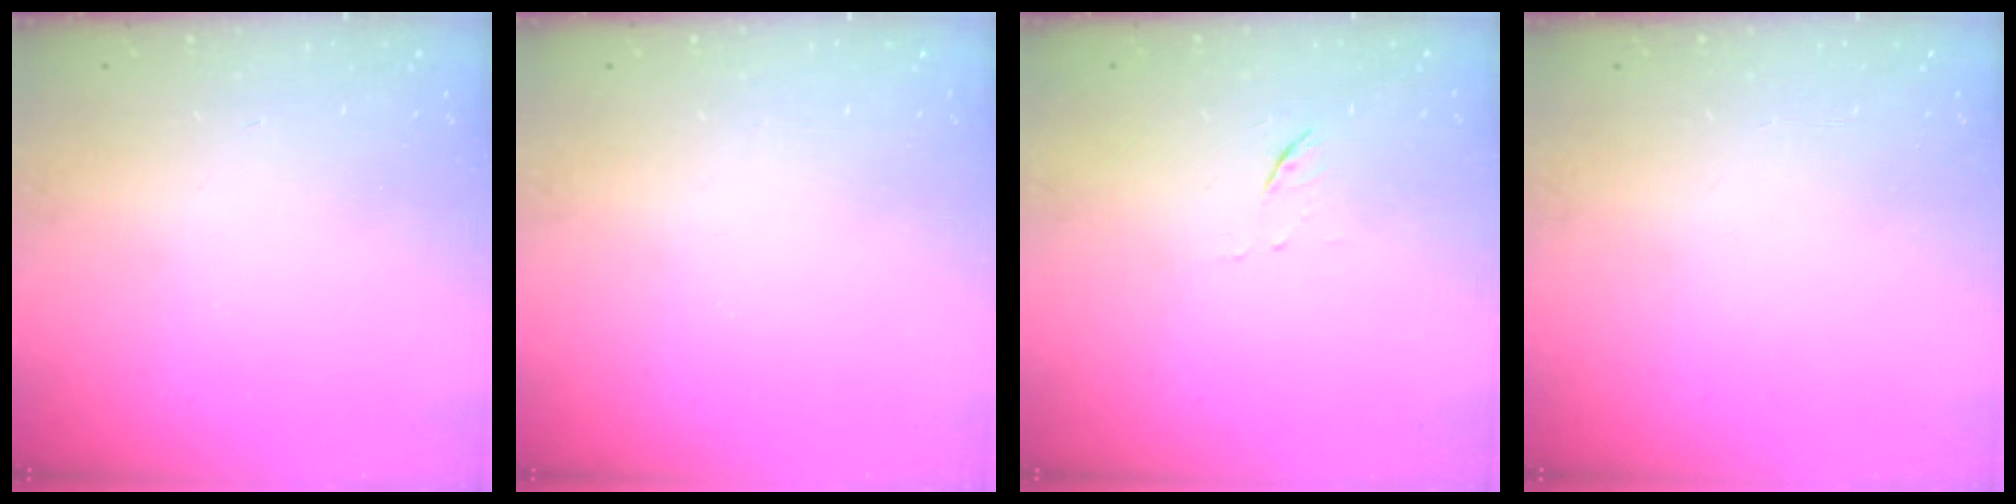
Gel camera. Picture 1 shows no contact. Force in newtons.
{"total": 0.0}
{"total": 5.2, "press": 5.1, "slide": 0.7}
{"total": 0.0}